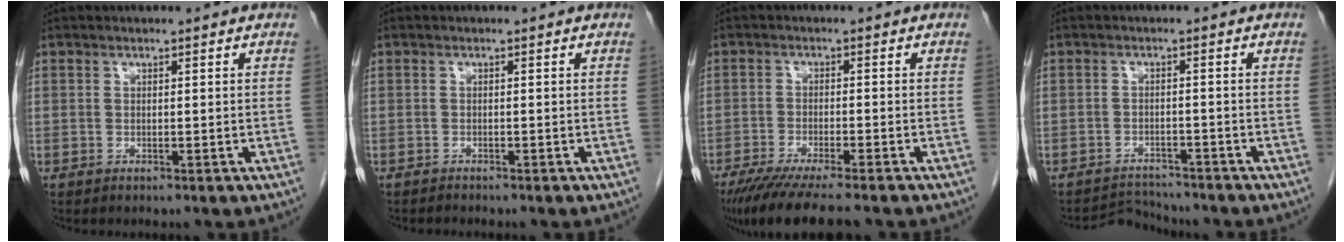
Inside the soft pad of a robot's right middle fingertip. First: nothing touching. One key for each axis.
{"total": 0.8, "fx": -0.8, "fy": 0.1, "fz": 0.0, "tx": -0.007, "ty": -0.002, "tz": -0.015}
{"total": 11.1, "fx": -8.9, "fy": 0.7, "fz": 6.5, "tx": -0.095, "ty": -0.026, "tz": -0.140}
{"total": 3.7, "fx": -3.4, "fy": 0.1, "fz": -1.3, "tx": 0.023, "ty": -0.004, "tz": -0.053}